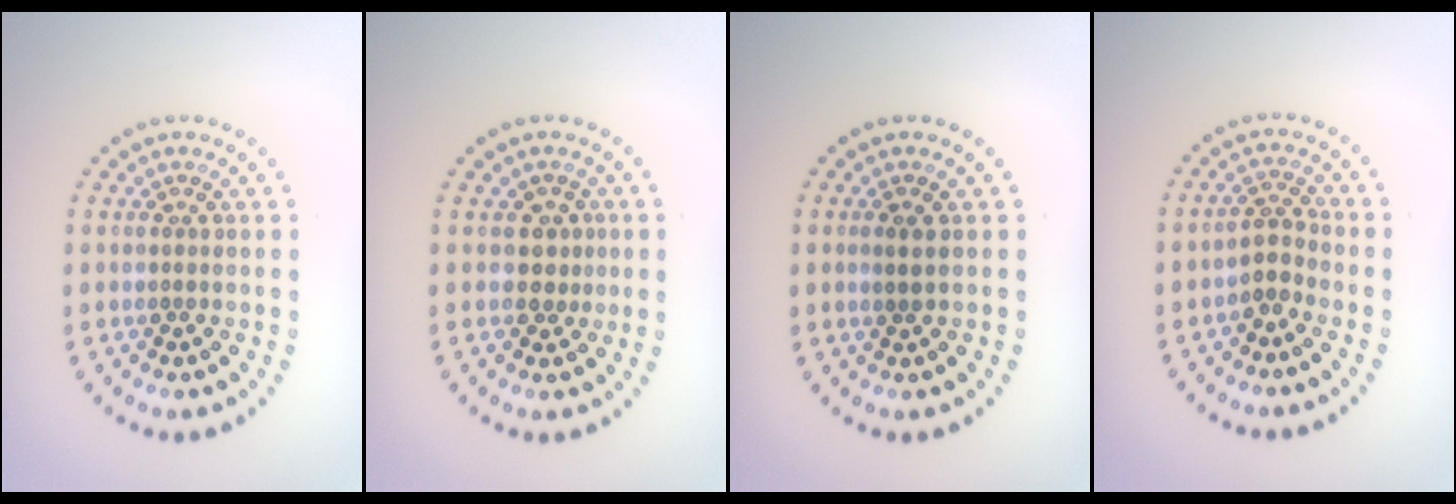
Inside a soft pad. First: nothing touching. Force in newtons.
{"total": 1.8, "press": 1.4, "slide": 1.1}
{"total": 1.0, "press": 0.9, "slide": 0.4}
{"total": 2.0, "press": 1.4, "slide": 1.4}